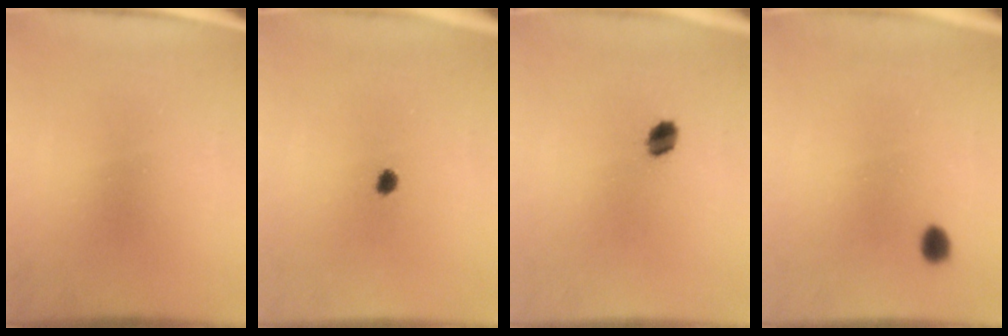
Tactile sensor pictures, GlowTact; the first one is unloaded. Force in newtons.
{"total": 1.8}
{"total": 3.2}
{"total": 2.1}